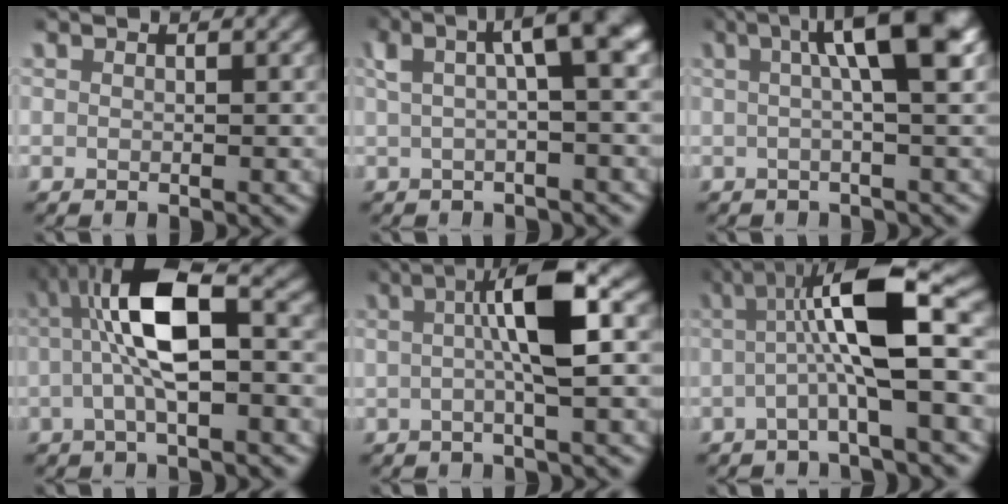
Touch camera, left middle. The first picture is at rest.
{"total": 7.8, "force": [2.1, 2.6, 7.0], "torque": [-0.090, 0.039, 0.019]}
{"total": 7.7, "force": [1.8, 1.7, 7.2], "torque": [-0.095, 0.028, 0.014]}
{"total": 7.6, "force": [0.0, 3.1, 7.0], "torque": [-0.136, 0.010, -0.005]}
{"total": 6.4, "force": [0.5, 0.9, 6.3], "torque": [-0.104, 0.023, -0.003]}
{"total": 9.1, "force": [0.8, 2.2, 8.8], "torque": [-0.144, 0.023, 0.008]}